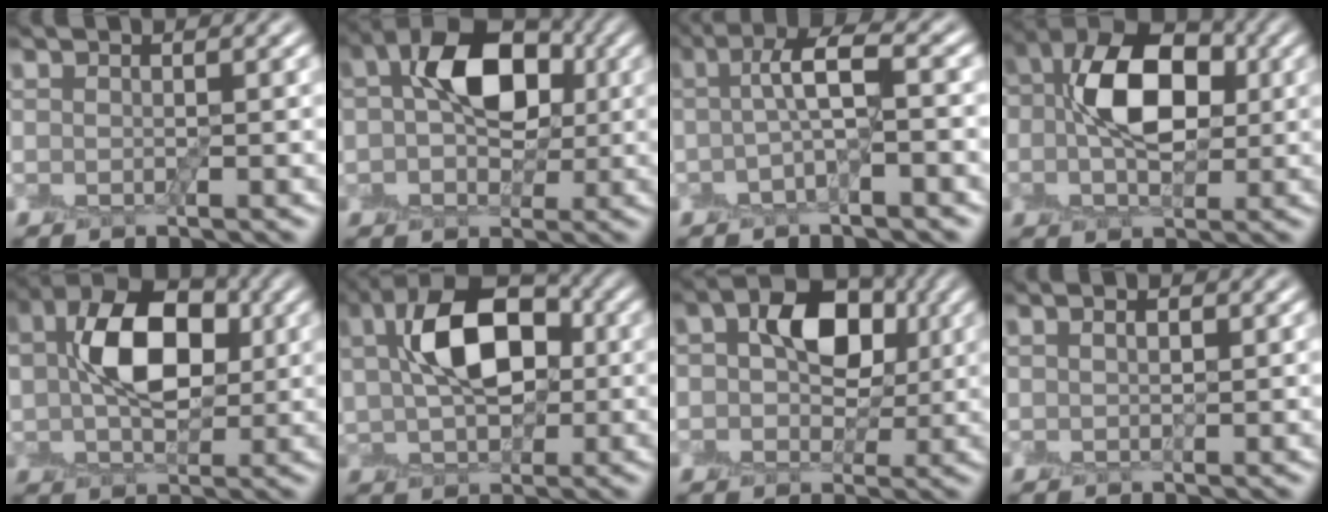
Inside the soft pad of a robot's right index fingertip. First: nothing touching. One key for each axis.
{"total": 8.3, "fx": 1.3, "fy": 5.3, "fz": 6.2, "tx": -0.092, "ty": 0.017, "tz": 0.012}
{"total": 3.6, "fx": 0.0, "fy": 0.6, "fz": 3.5, "tx": -0.070, "ty": 0.012, "tz": -0.003}
{"total": 8.6, "fx": 0.9, "fy": 5.5, "fz": 6.6, "tx": -0.118, "ty": 0.012, "tz": 0.007}
{"total": 8.9, "fx": 1.8, "fy": 5.7, "fz": 6.6, "tx": -0.125, "ty": 0.014, "tz": 0.029}
{"total": 9.1, "fx": 2.0, "fy": 5.5, "fz": 7.0, "tx": -0.132, "ty": 0.019, "tz": 0.029}
{"total": 7.1, "fx": 1.5, "fy": 4.9, "fz": 4.9, "tx": -0.079, "ty": 0.006, "tz": 0.014}
{"total": 1.0, "fx": 0.6, "fy": 0.5, "fz": 0.7, "tx": -0.015, "ty": 0.004, "tz": 0.014}